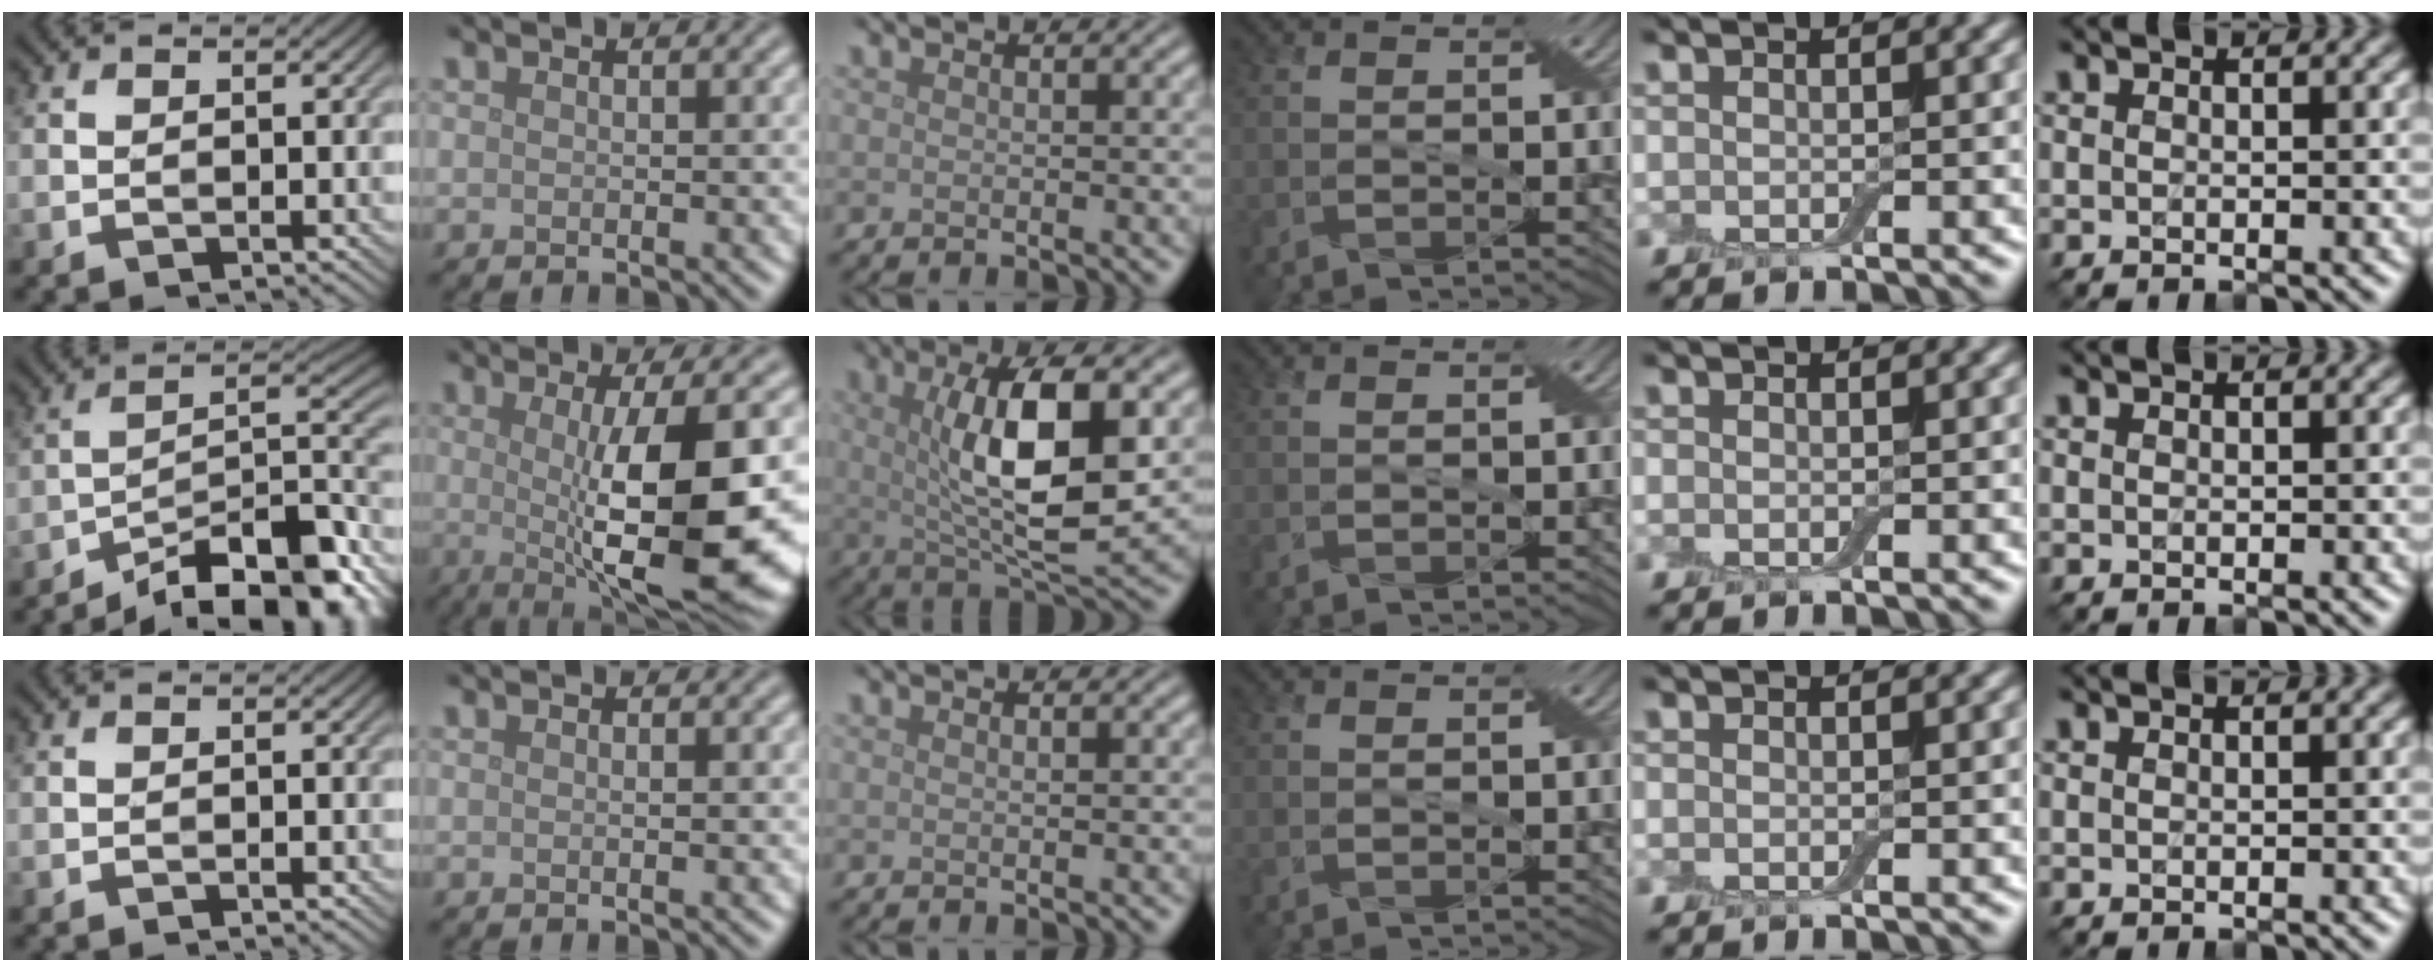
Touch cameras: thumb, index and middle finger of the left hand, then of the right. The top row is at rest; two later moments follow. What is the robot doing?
{"motion": "extract", "object": "backpack"}